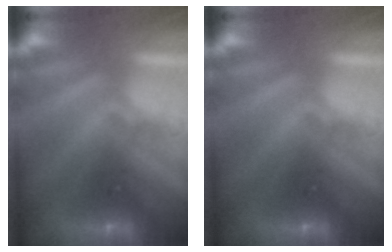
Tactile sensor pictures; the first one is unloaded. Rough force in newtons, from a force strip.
{"total": 0.0}